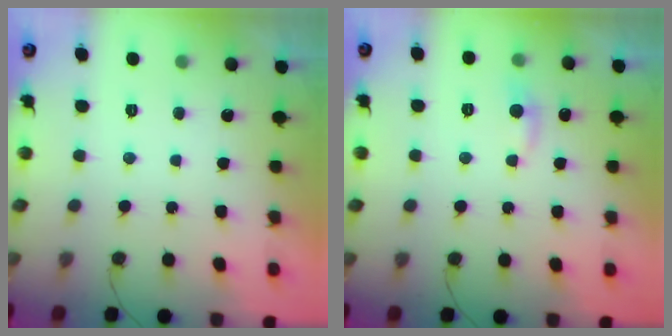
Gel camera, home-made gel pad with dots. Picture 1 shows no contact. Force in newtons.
{"total": 4.7, "press": 4.6, "slide": 0.6}